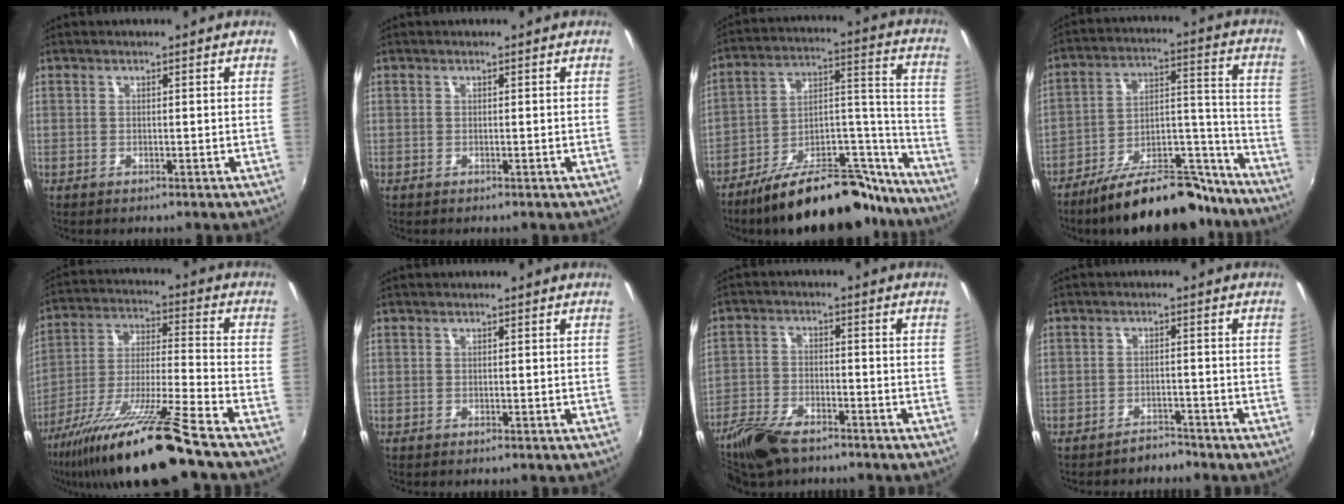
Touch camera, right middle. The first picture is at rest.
{"total": 0.0}
{"total": 24.5, "force": [-19.6, 7.9, 12.5], "torque": [-0.167, 0.037, -0.281]}
{"total": 21.6, "force": [-17.4, 7.0, 10.8], "torque": [-0.166, 0.027, -0.245]}
{"total": 18.3, "force": [-13.4, -0.8, 12.4], "torque": [-0.230, -0.037, -0.238]}
{"total": 0.0}
{"total": 9.2, "force": [-7.0, 3.8, 4.7], "torque": [-0.120, -0.012, -0.138]}
{"total": 2.7, "force": [-2.5, 0.9, -0.1], "torque": [-0.002, 0.010, -0.037]}